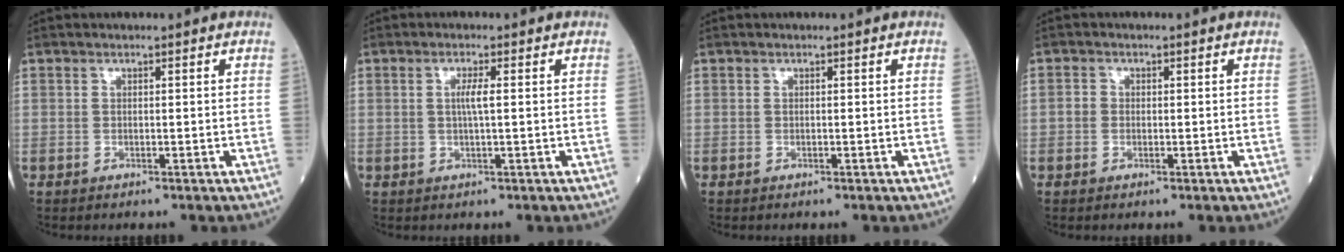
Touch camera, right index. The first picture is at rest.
{"total": 2.2, "force": [0.2, -0.1, 2.2], "torque": [-0.044, 0.000, 0.002]}
{"total": 0.0}
{"total": 1.3, "force": [-0.2, 1.2, 0.5], "torque": [-0.008, 0.008, -0.004]}